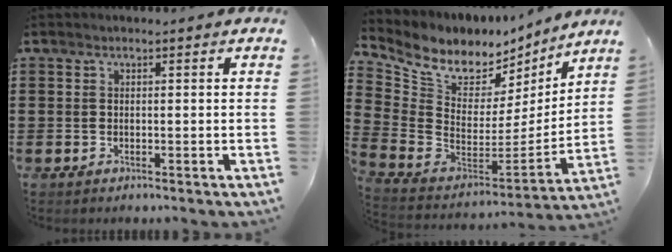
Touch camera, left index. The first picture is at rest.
{"total": 7.5, "force": [5.4, 4.4, 2.8], "torque": [-0.094, -0.041, 0.097]}